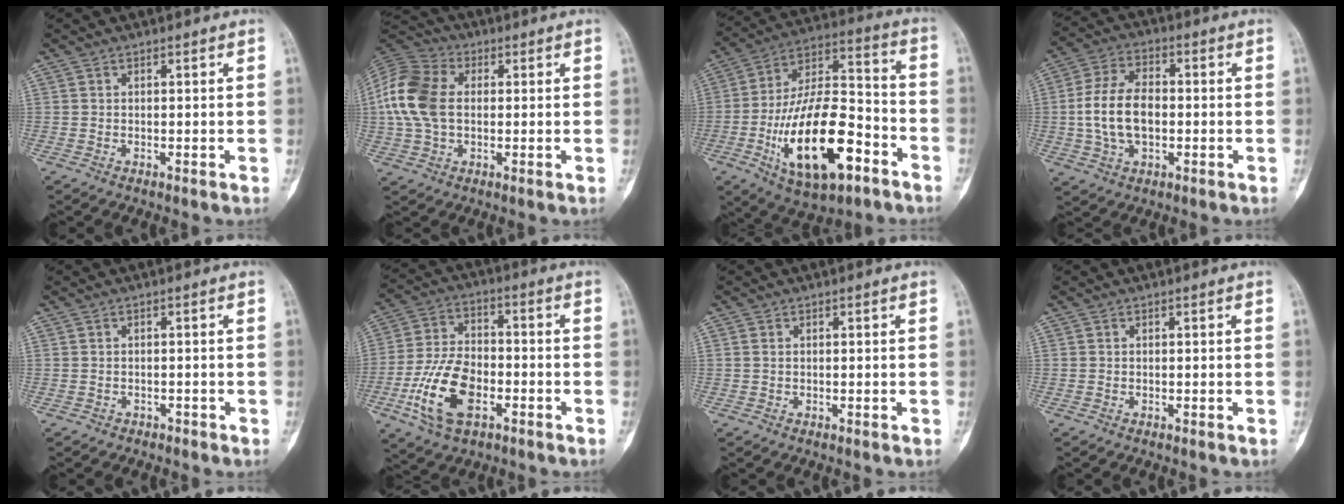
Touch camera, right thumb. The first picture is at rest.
{"total": 13.4, "force": [1.0, 9.1, 9.8], "torque": [-0.208, 0.020, 0.014]}
{"total": 23.6, "force": [-9.2, 10.2, 19.2], "torque": [-0.338, 0.051, -0.147]}
{"total": 11.6, "force": [-0.8, 7.1, 9.1], "torque": [-0.172, 0.018, -0.015]}
{"total": 1.3, "force": [-1.0, 0.8, 0.3], "torque": [-0.015, 0.006, -0.012]}
{"total": 14.3, "force": [-5.2, 8.0, 10.6], "torque": [-0.208, 0.022, -0.096]}
{"total": 0.7, "force": [0.2, 0.5, 0.4], "torque": [-0.013, 0.001, 0.005]}
{"total": 0.0}